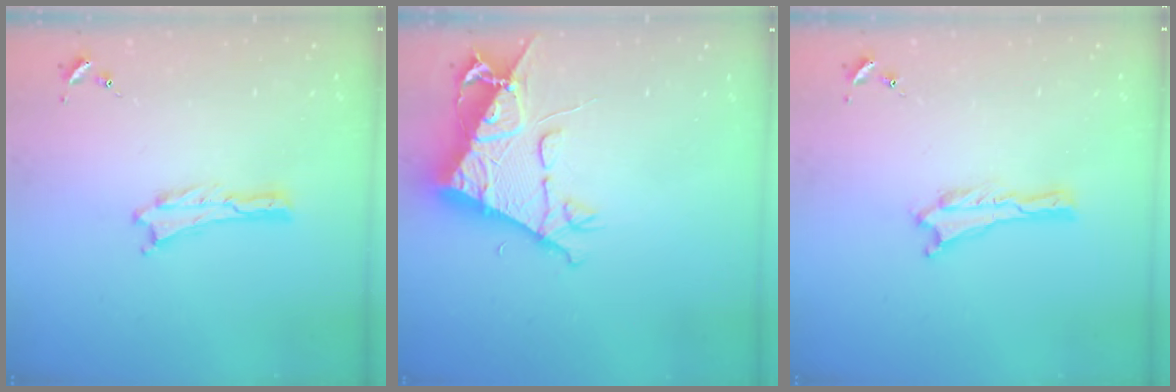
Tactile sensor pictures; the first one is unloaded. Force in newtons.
{"total": 10.1, "press": 10.0, "slide": 1.3}
{"total": 0.0}